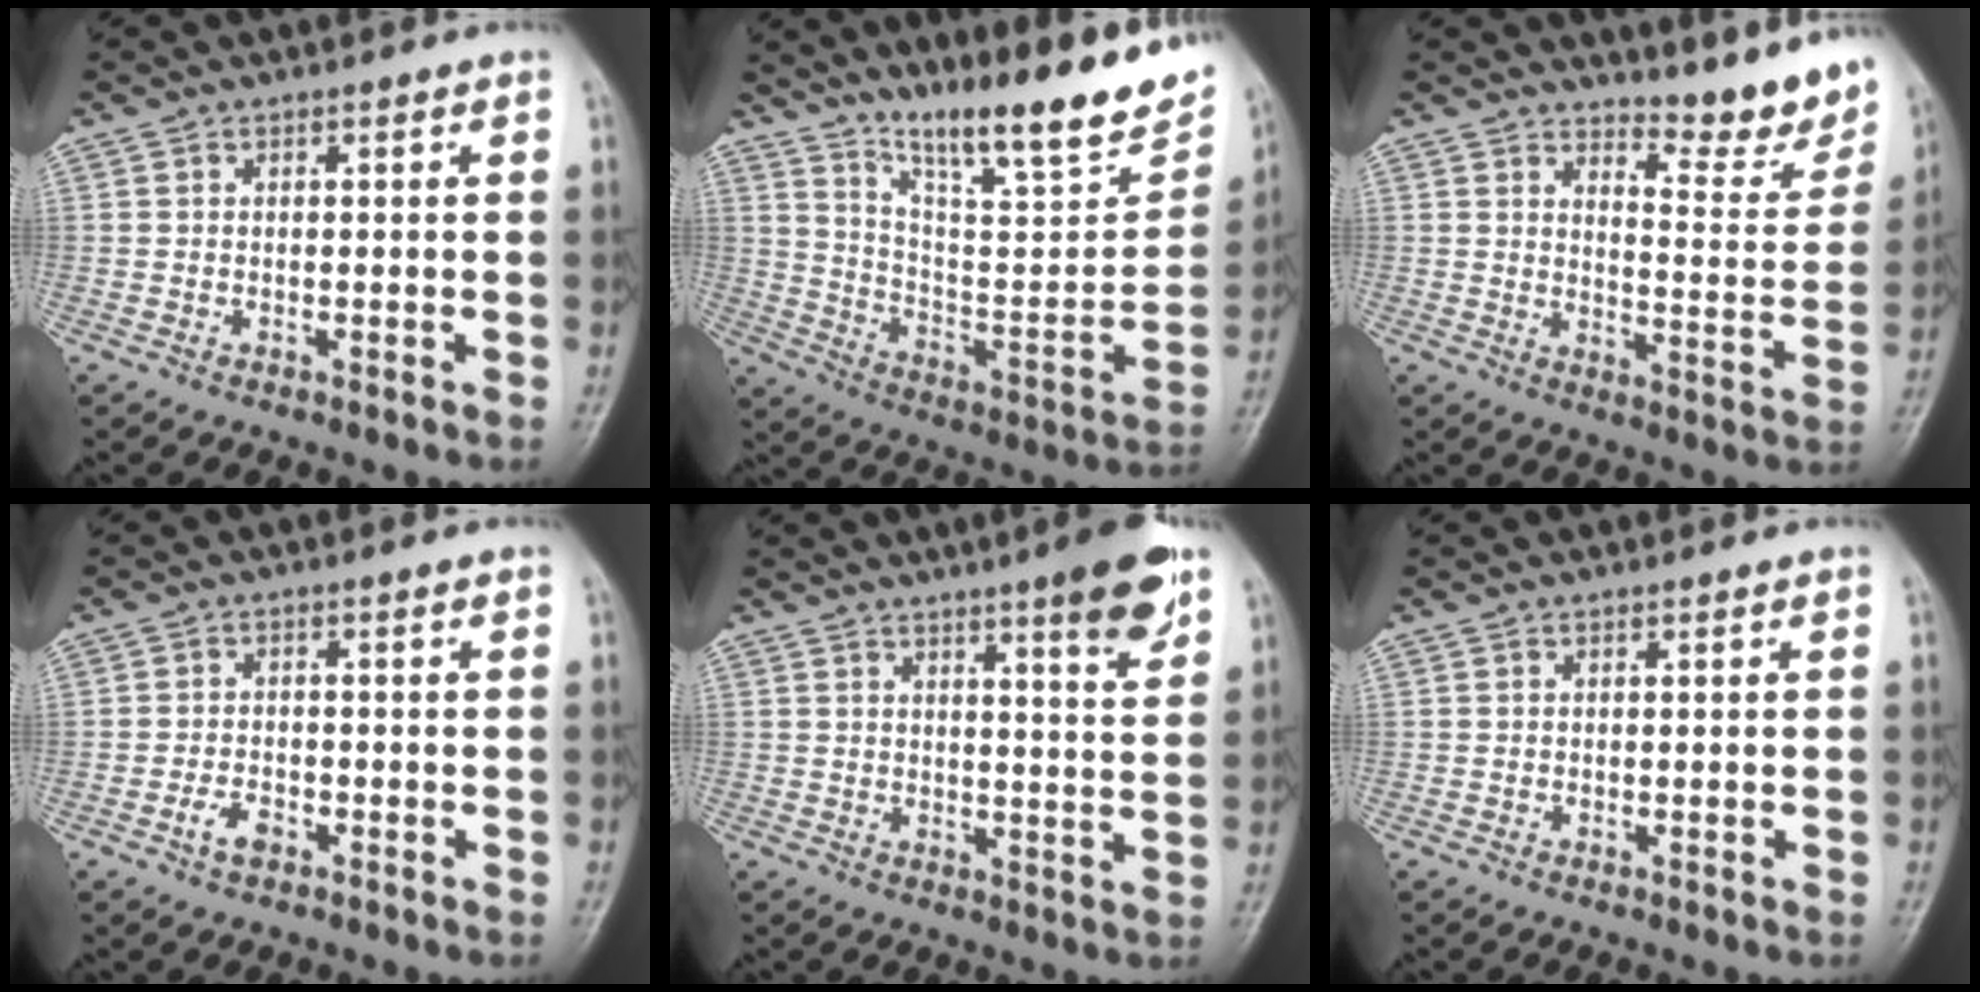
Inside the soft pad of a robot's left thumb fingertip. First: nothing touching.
{"total": 21.4, "force": [15.7, 4.0, 14.1], "torque": [-0.180, -0.083, 0.256]}
{"total": 9.8, "force": [8.8, 2.1, 3.6], "torque": [-0.023, -0.092, 0.116]}
{"total": 2.9, "force": [-1.6, 1.6, 1.8], "torque": [-0.037, 0.012, -0.029]}
{"total": 9.0, "force": [5.6, 1.2, 7.0], "torque": [-0.085, -0.031, 0.074]}
{"total": 0.0}